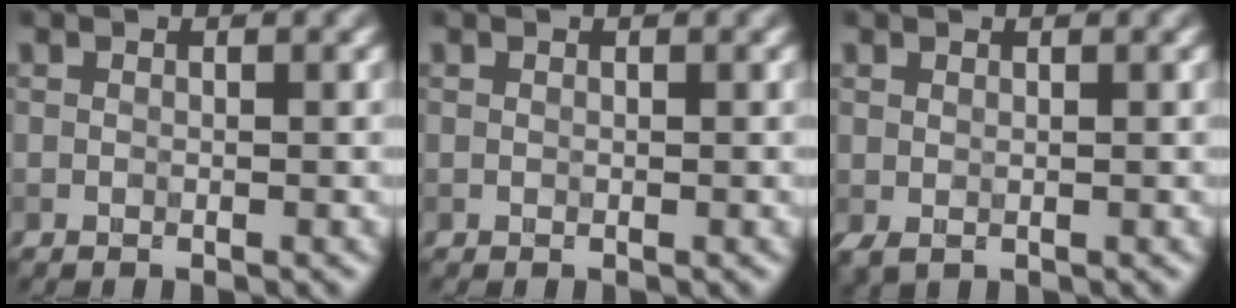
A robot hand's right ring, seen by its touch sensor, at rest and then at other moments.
{"total": 0.0}
{"total": 1.3, "force": [-0.3, 0.9, 0.9], "torque": [-0.017, -0.005, -0.005]}